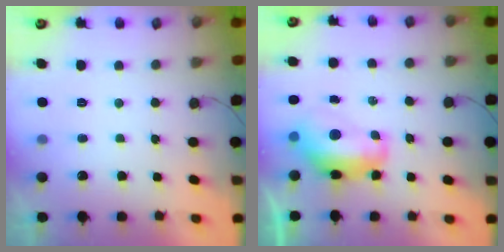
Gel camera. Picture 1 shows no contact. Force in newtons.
{"total": 12.1, "press": 12.0, "slide": 1.6}